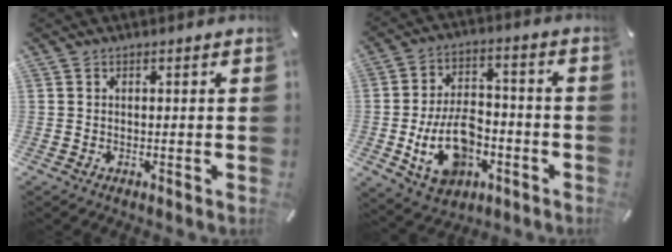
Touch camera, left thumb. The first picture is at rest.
{"total": 15.4, "force": [-4.4, 10.2, 10.6], "torque": [-0.183, 0.020, -0.073]}